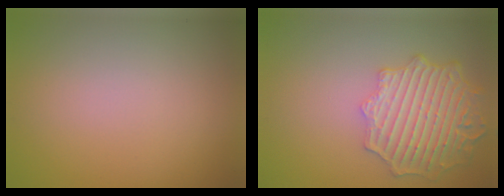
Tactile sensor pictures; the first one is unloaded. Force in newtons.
{"total": 6.3, "press": 5.2, "slide": 3.6}